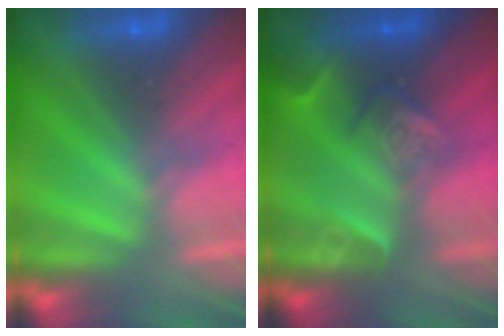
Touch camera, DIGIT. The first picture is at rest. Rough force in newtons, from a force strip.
{"total": 2.4}